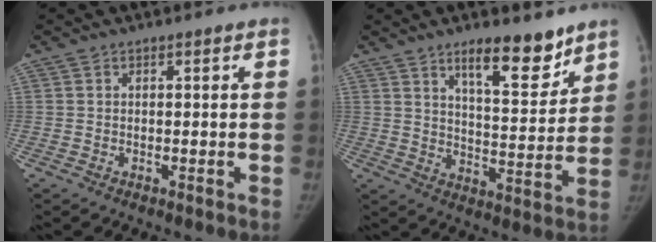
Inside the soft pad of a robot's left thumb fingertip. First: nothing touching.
{"total": 11.4, "force": [8.1, 3.6, 7.2], "torque": [-0.081, -0.063, 0.133]}